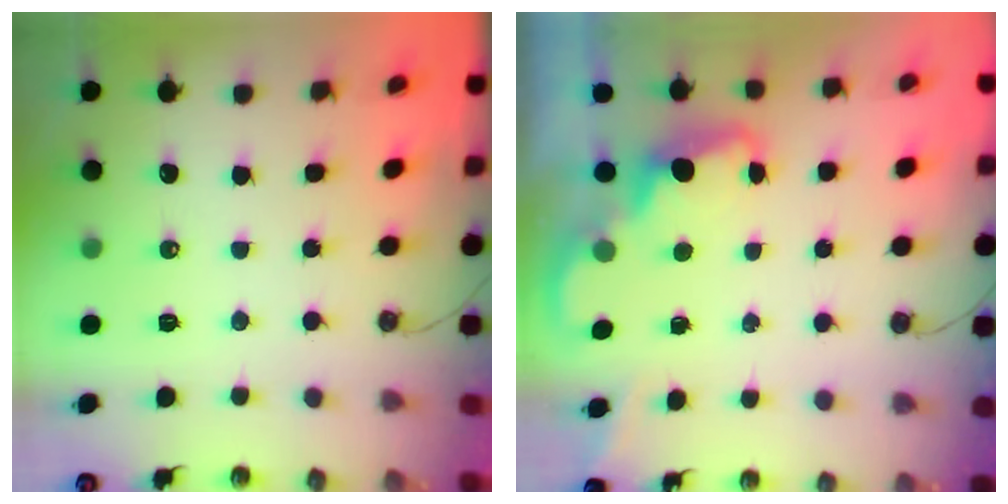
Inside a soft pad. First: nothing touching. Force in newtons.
{"total": 2.1, "press": 2.0, "slide": 0.6}